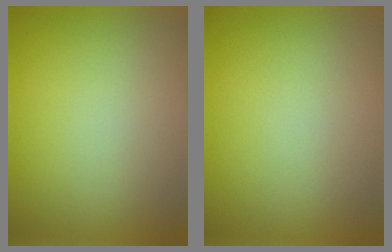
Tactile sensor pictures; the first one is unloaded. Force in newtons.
{"total": 0.0}